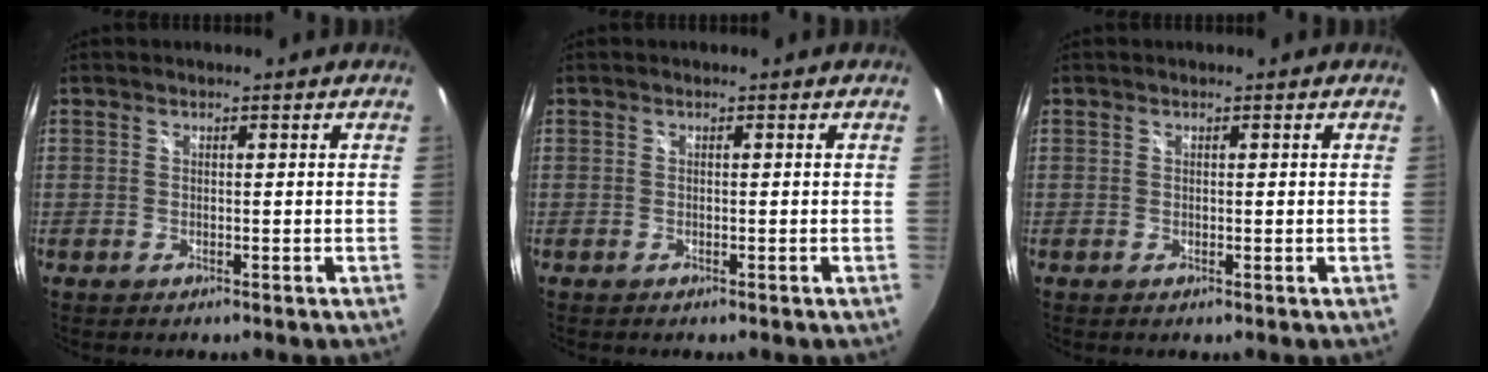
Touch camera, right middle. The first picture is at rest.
{"total": 0.0}
{"total": 0.0}